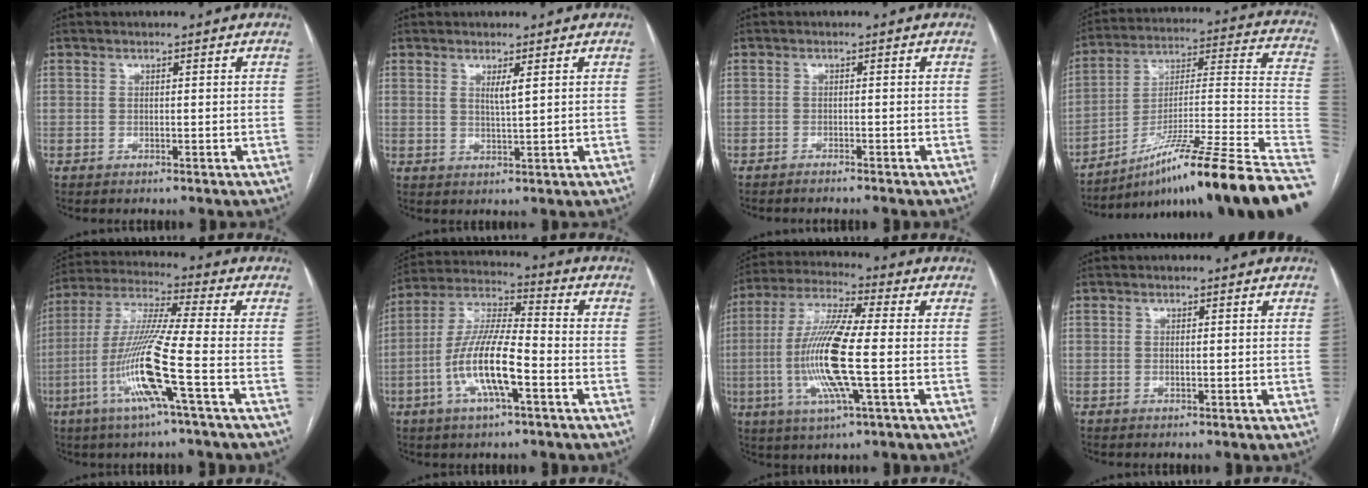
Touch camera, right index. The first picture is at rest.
{"total": 2.2, "force": [1.0, -0.1, 2.0], "torque": [-0.040, -0.008, 0.019]}
{"total": 3.4, "force": [-3.0, 0.0, 1.5], "torque": [-0.019, 0.000, -0.037]}
{"total": 25.9, "force": [-17.4, -1.0, 19.2], "torque": [-0.208, 0.016, -0.288]}
{"total": 13.9, "force": [-4.8, -1.1, 13.0], "torque": [-0.268, -0.010, -0.100]}
{"total": 12.7, "force": [-4.1, 2.3, 11.8], "torque": [-0.240, 0.002, -0.076]}
{"total": 14.2, "force": [-2.2, 0.8, 14.0], "torque": [-0.289, -0.009, -0.048]}
{"total": 0.7, "force": [-0.1, 0.0, 0.6], "torque": [-0.014, -0.001, 0.000]}